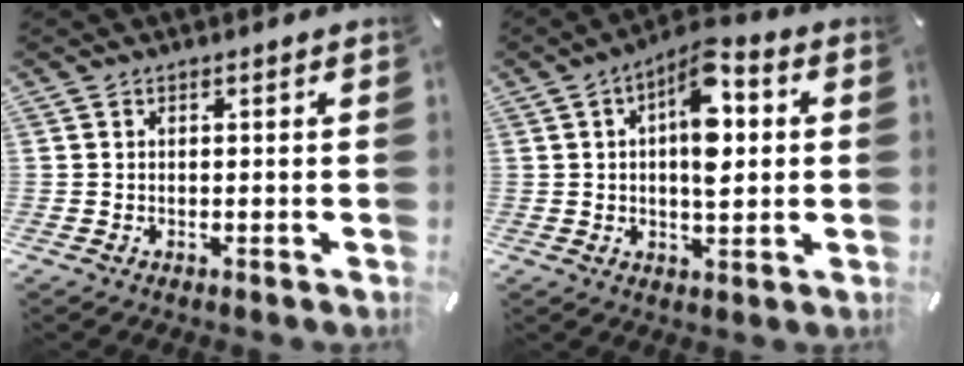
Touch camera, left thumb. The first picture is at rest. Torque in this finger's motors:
{"motor_torque": [0.35, 0.40, 0.88, 0.26, 0.13]}